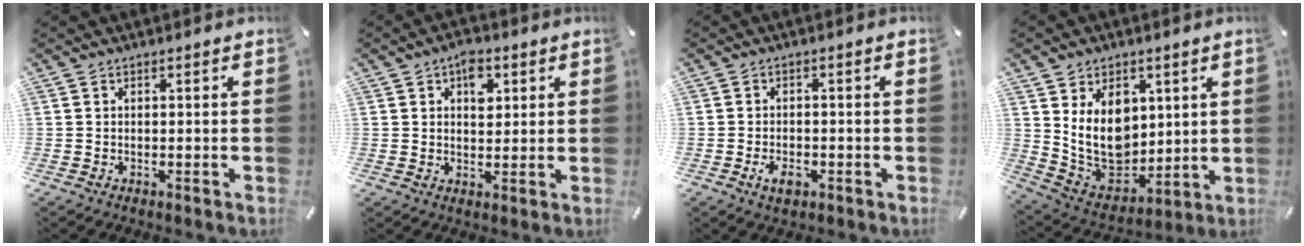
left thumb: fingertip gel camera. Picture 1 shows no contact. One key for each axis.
{"total": 5.4, "fx": 2.2, "fy": 3.6, "fz": 3.4, "tx": -0.032, "ty": -0.008, "tz": 0.032}
{"total": 3.7, "fx": -1.7, "fy": 2.2, "fz": 2.4, "tx": -0.054, "ty": 0.003, "tz": -0.033}
{"total": 14.1, "fx": 4.0, "fy": 11.2, "fz": 7.6, "tx": -0.154, "ty": -0.031, "tz": 0.079}